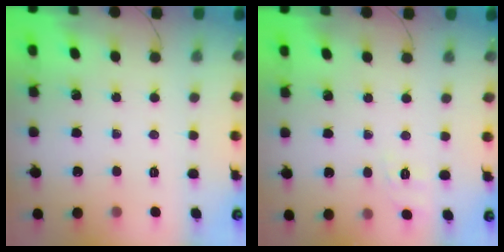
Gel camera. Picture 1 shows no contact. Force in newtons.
{"total": 2.0, "press": 0.5, "slide": 1.9}